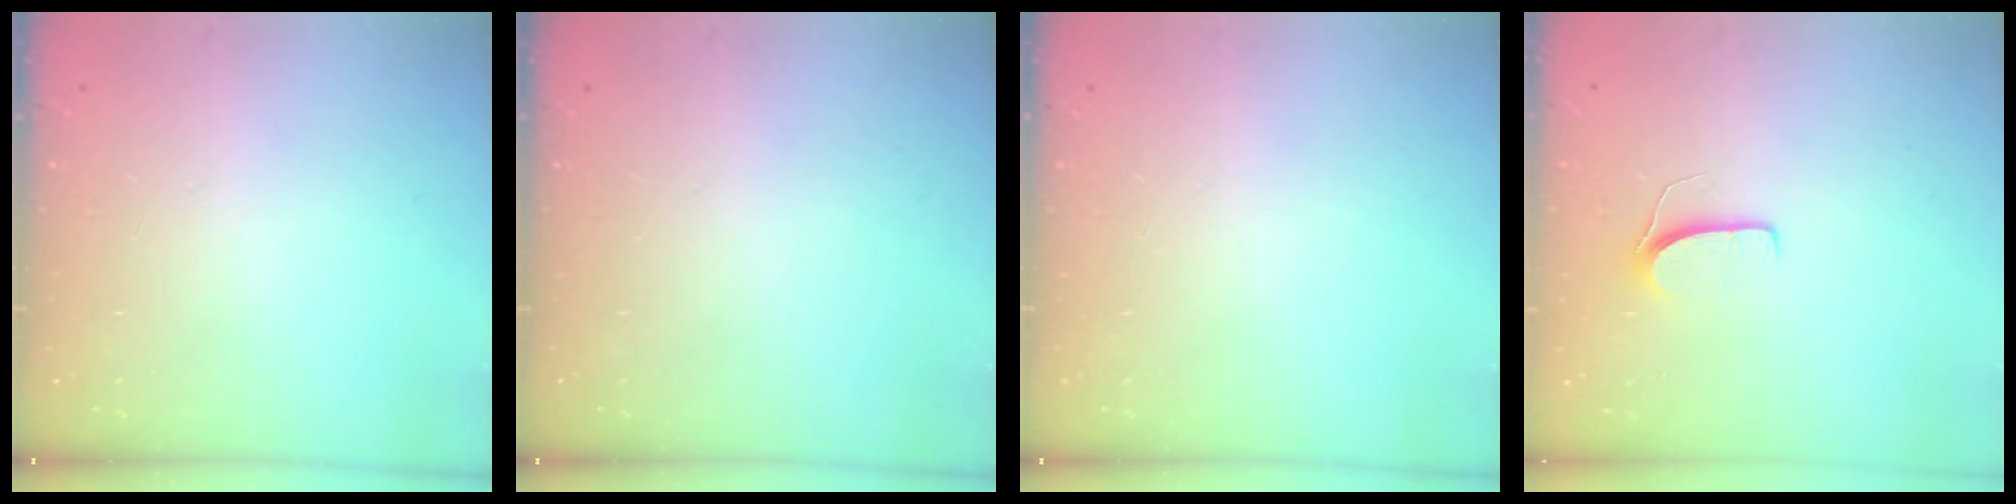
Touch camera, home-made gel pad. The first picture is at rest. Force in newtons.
{"total": 0.0}
{"total": 0.0}
{"total": 5.9, "press": 5.9, "slide": 0.4}